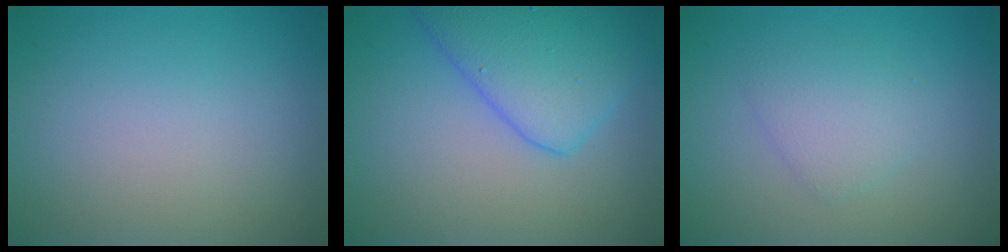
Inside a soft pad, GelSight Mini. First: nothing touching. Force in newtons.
{"total": 5.7, "press": 5.7, "slide": 0.3}
{"total": 2.2, "press": 2.2, "slide": 0.1}